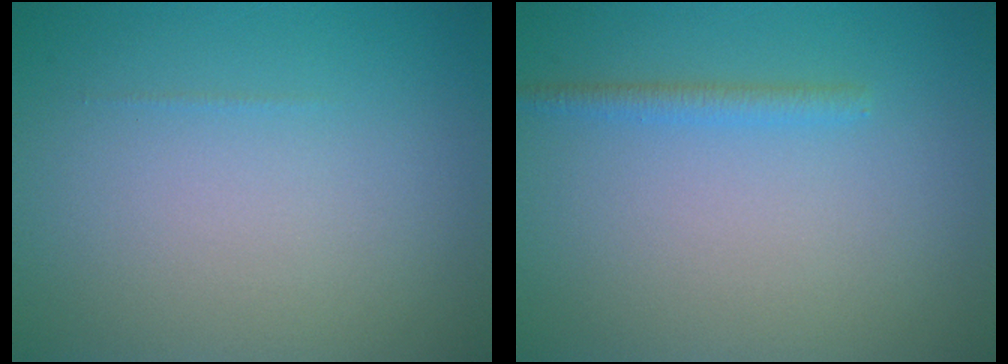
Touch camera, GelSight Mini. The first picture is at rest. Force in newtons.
{"total": 1.3, "press": 1.3, "slide": 0.1}